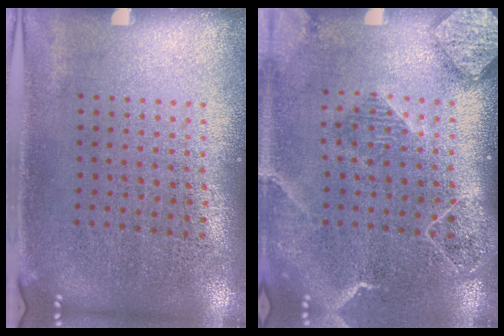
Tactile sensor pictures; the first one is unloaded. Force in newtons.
{"total": 2.3, "press": 2.0, "slide": 1.1}